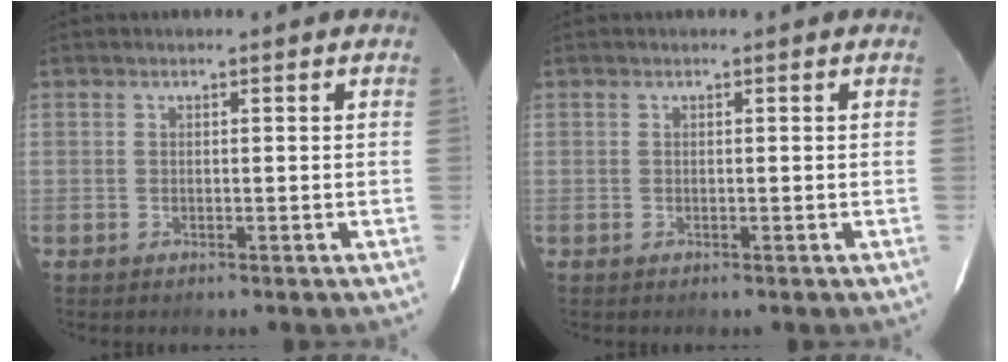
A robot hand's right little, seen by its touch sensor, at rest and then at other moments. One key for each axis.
{"total": 0.0}